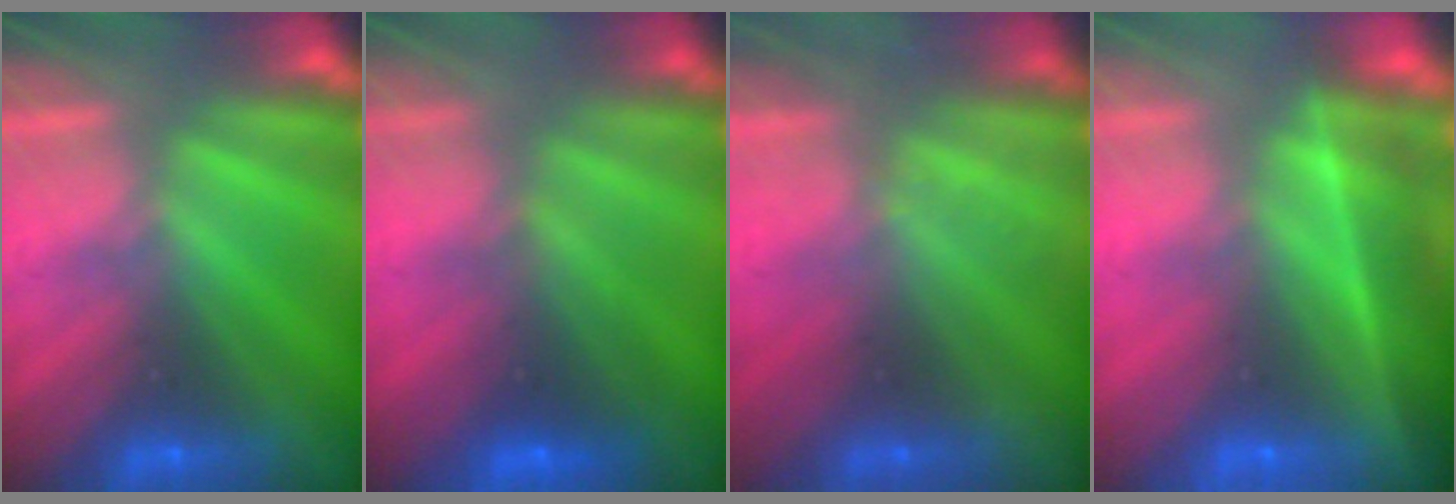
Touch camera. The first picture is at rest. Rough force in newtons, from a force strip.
{"total": 8.6}
{"total": 2.2}
{"total": 7.7}